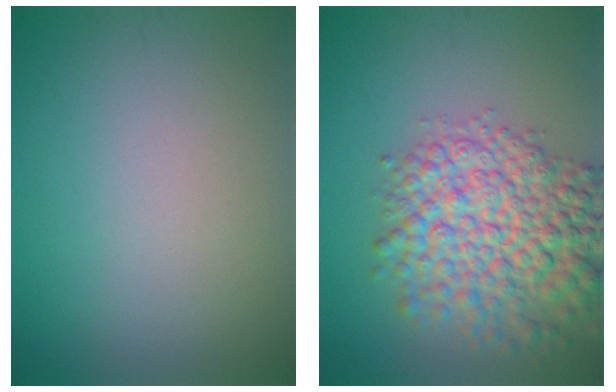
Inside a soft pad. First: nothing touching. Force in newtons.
{"total": 8.9, "press": 8.9, "slide": 0.2}